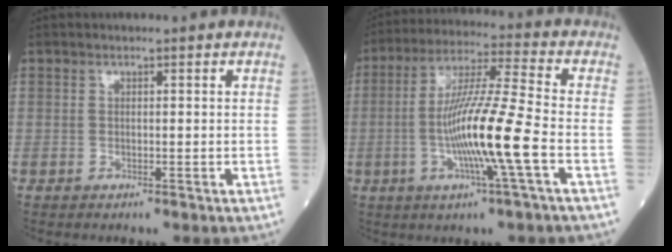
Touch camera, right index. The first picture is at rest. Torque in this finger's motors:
{"motor_torque": [1.97, -0.17, 0.97, 0.21]}